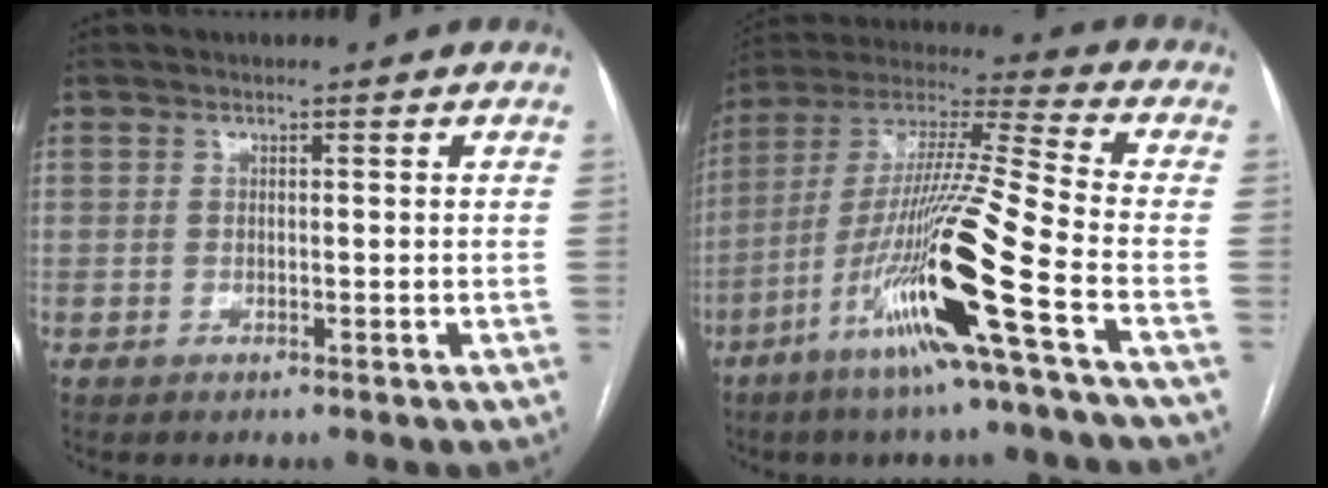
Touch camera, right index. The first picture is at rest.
{"total": 19.2, "force": [-8.2, -1.4, 17.3], "torque": [-0.356, -0.030, -0.164]}